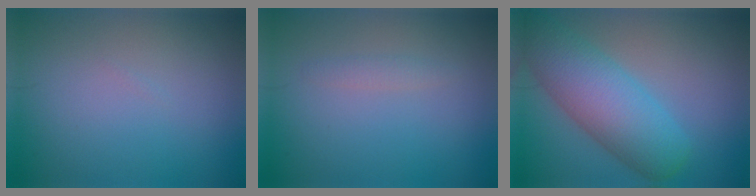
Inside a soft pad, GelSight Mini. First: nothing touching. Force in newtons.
{"total": 0.9, "press": 0.9, "slide": 0.1}
{"total": 7.7, "press": 7.7, "slide": 0.3}